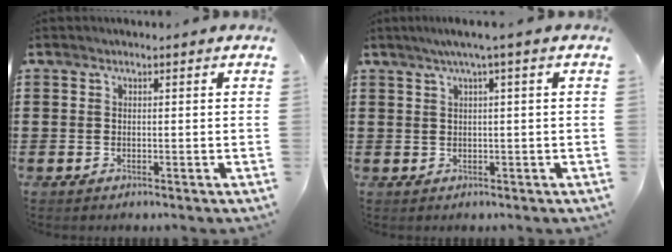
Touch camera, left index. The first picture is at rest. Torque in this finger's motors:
{"motor_torque": [0.74, -0.33, 0.35, 0.06]}